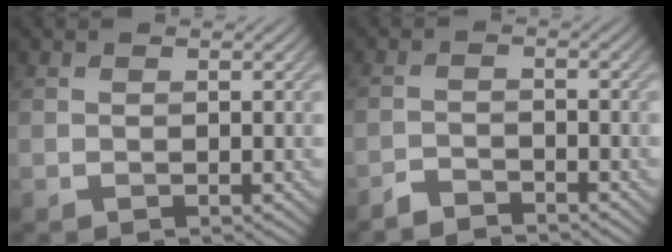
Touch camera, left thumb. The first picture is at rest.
{"total": 2.5, "force": [-2.4, 0.3, 0.5], "torque": [-0.009, -0.001, -0.052]}